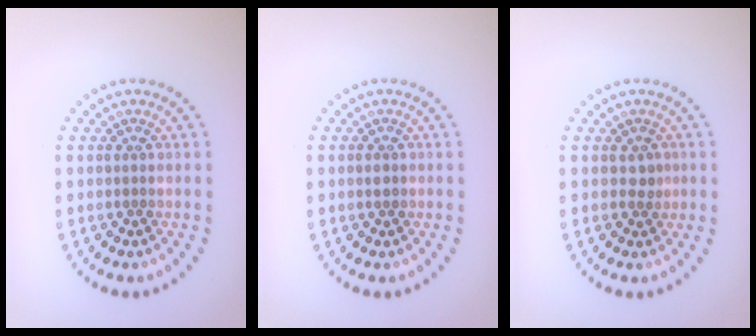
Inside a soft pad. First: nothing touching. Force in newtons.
{"total": 1.0, "press": 1.0, "slide": 0.0}
{"total": 0.8, "press": 0.8, "slide": 0.3}